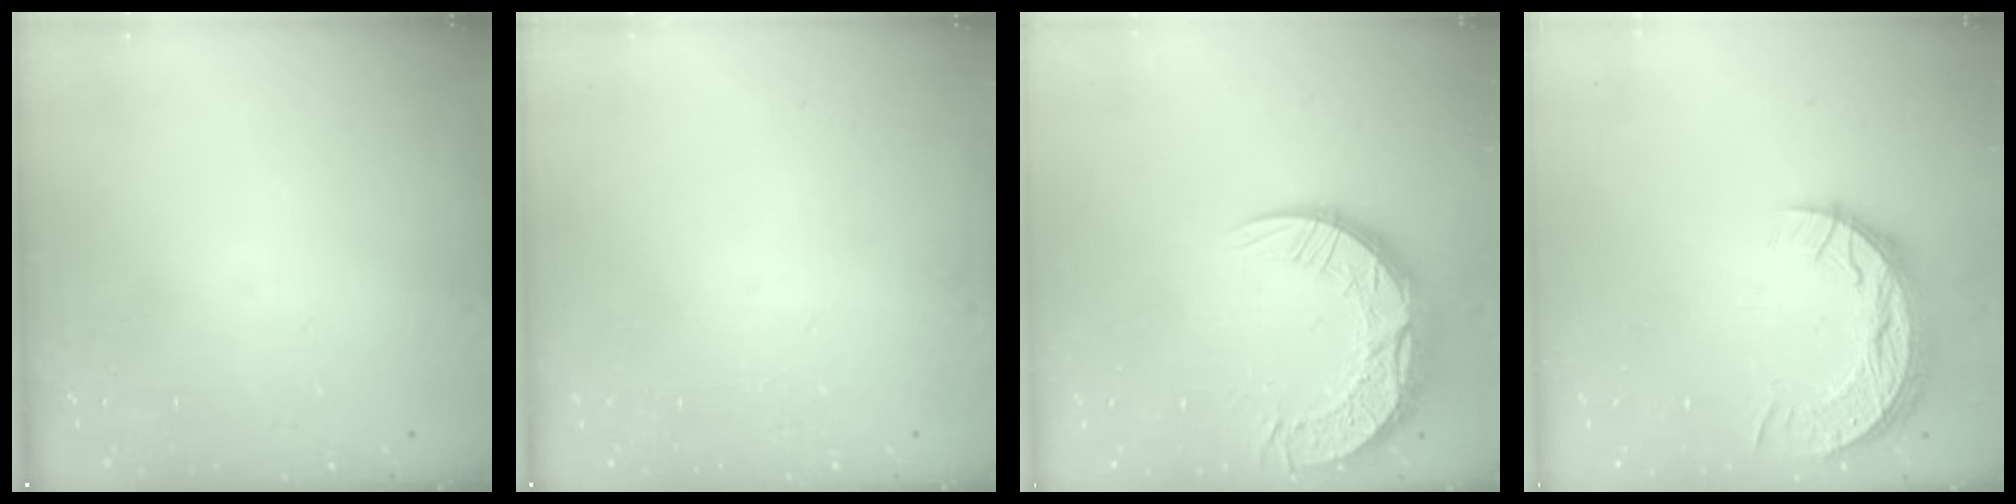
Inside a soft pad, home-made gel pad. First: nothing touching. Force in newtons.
{"total": 0.0}
{"total": 15.3, "press": 15.3, "slide": 1.0}
{"total": 9.9, "press": 9.9, "slide": 0.7}